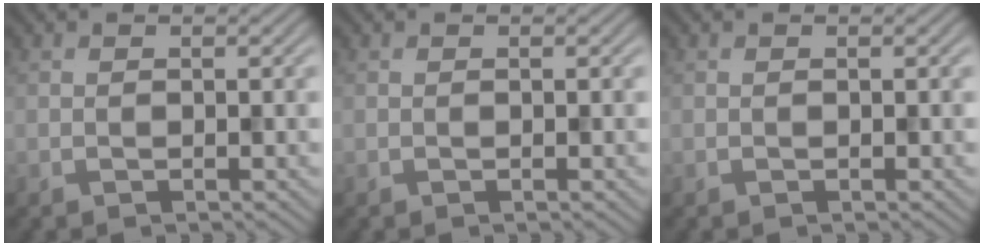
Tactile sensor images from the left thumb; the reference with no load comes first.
{"total": 0.0}
{"total": 0.0}